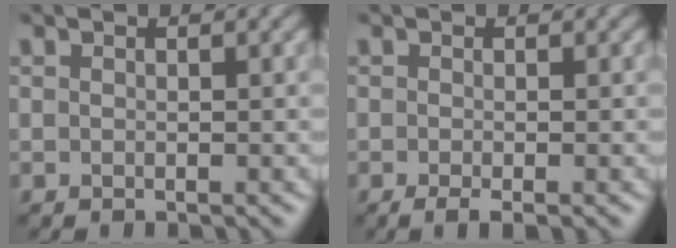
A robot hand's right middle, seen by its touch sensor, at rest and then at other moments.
{"total": 1.3, "force": [-0.6, 0.2, 1.1], "torque": [-0.018, -0.008, -0.011]}